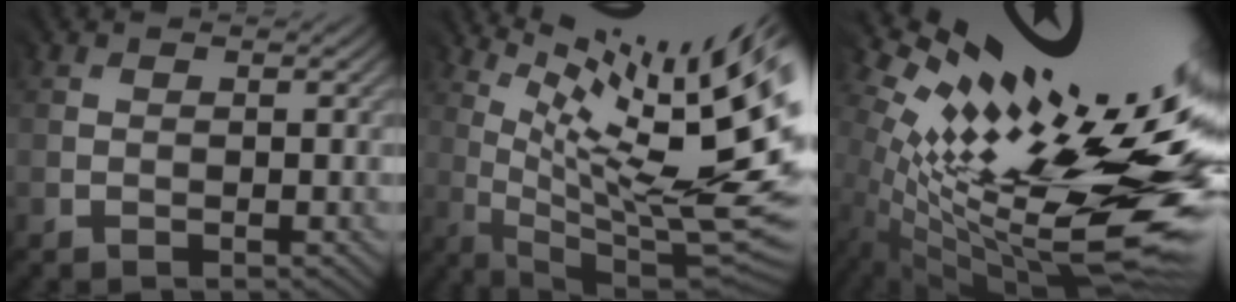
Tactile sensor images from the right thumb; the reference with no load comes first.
{"total": 16.3, "force": [6.8, 2.8, 14.5], "torque": [-0.207, -0.005, 0.133]}
{"total": 17.2, "force": [2.8, 6.0, 15.9], "torque": [-0.276, -0.014, 0.057]}